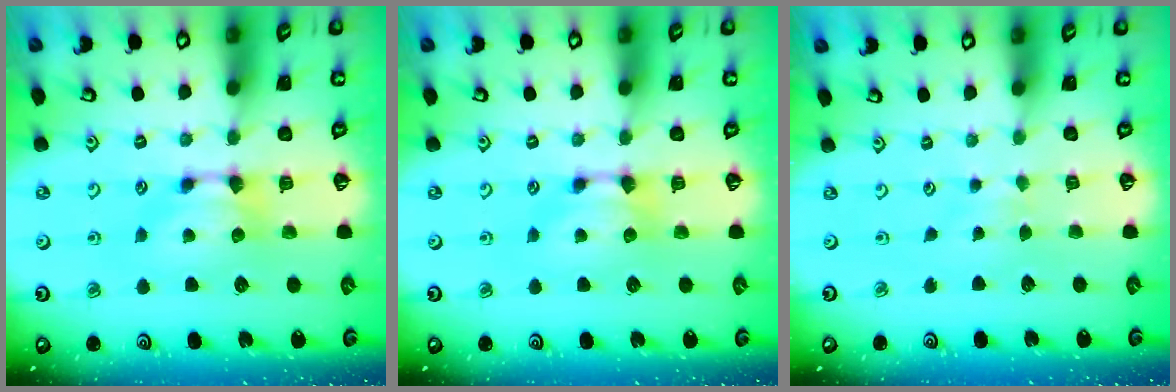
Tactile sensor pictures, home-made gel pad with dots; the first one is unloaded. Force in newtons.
{"total": 0.0}
{"total": 3.5, "press": 3.5, "slide": 0.4}